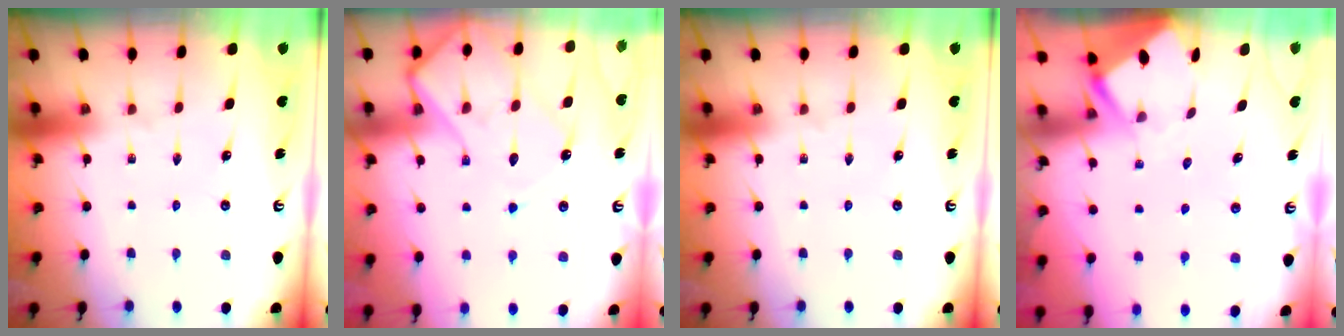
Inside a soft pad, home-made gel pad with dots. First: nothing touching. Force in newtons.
{"total": 15.0, "press": 14.9, "slide": 1.4}
{"total": 0.0}
{"total": 3.3, "press": 3.3, "slide": 0.3}